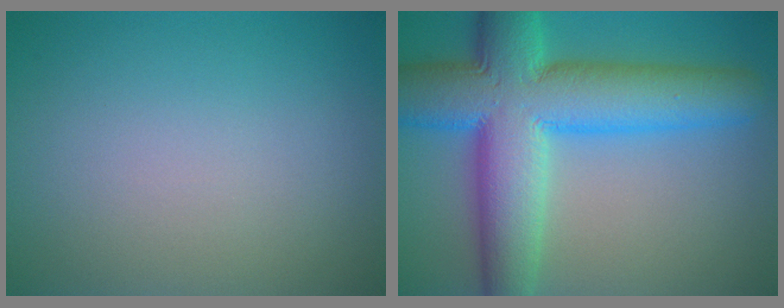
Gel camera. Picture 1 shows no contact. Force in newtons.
{"total": 12.6, "press": 12.6, "slide": 0.2}